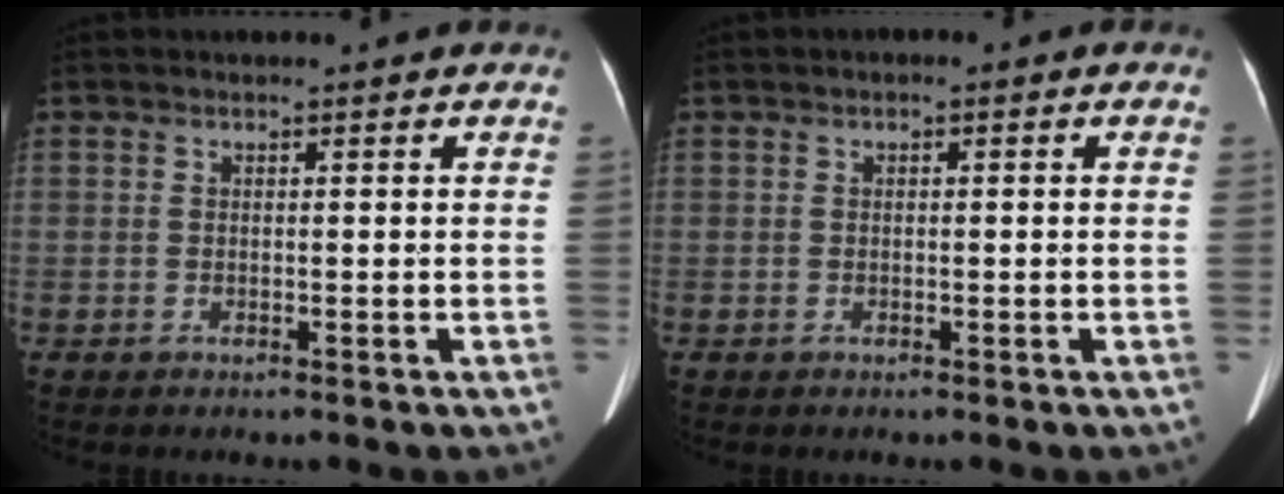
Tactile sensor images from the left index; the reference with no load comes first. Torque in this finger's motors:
{"motor_torque": [0.28, -0.21, 0.03, -0.01]}